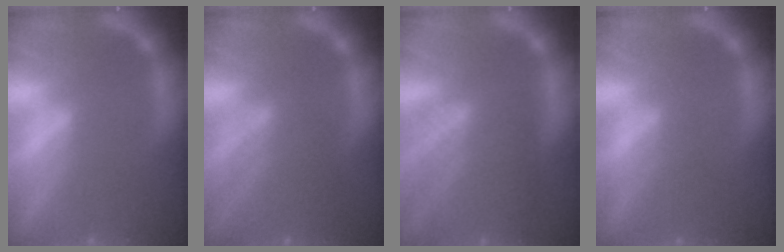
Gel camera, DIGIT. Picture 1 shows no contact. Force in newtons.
{"total": 6.0}
{"total": 8.1}
{"total": 2.5}